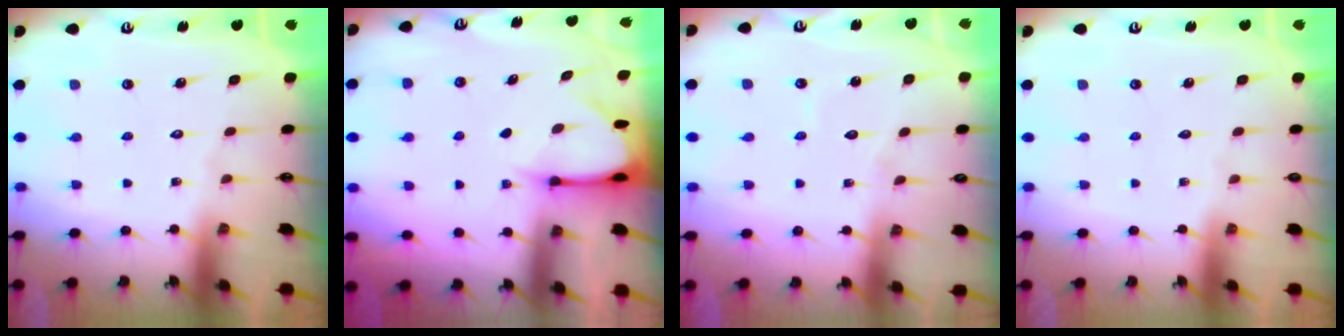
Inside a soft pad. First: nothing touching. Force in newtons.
{"total": 3.7, "press": 3.7, "slide": 0.3}
{"total": 4.5, "press": 4.5, "slide": 0.3}
{"total": 0.0}